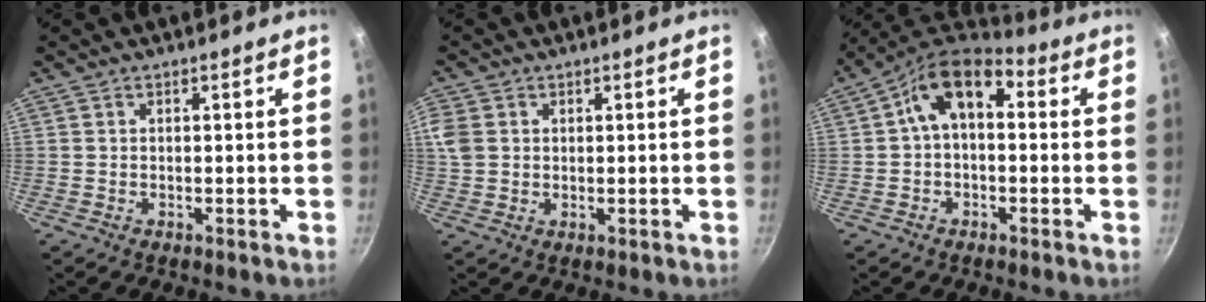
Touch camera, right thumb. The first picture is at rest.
{"total": 6.4, "force": [1.7, 5.1, 3.5], "torque": [-0.076, 0.008, 0.034]}
{"total": 11.5, "force": [1.8, 7.2, 8.8], "torque": [-0.136, 0.034, 0.010]}